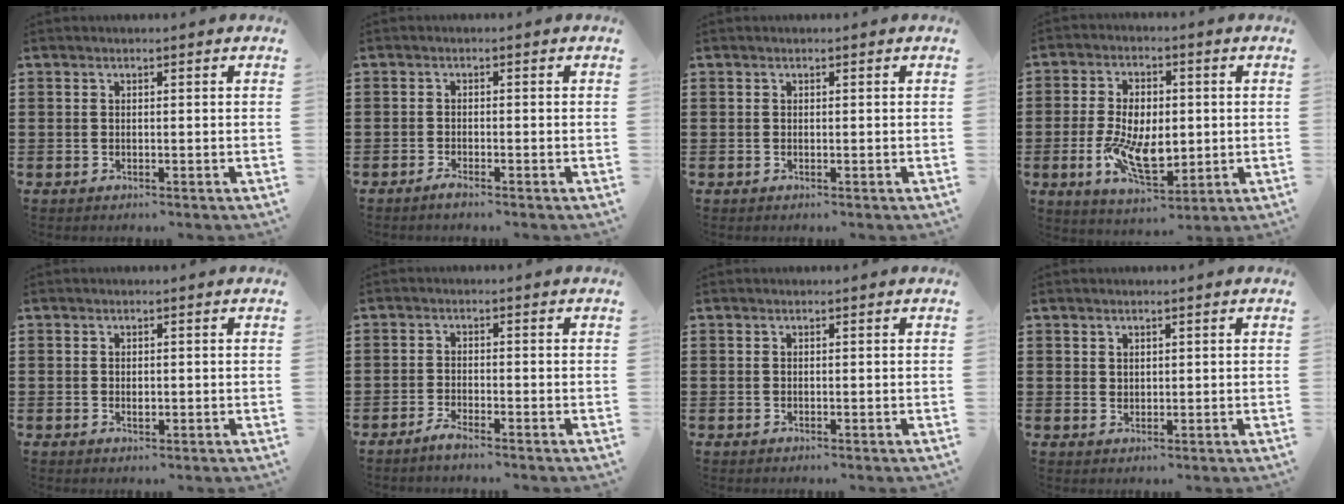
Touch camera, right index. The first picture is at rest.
{"total": 1.3, "force": [-1.2, 0.1, 0.5], "torque": [-0.018, -0.006, -0.025]}
{"total": 0.0}
{"total": 9.7, "force": [-1.3, 5.3, 8.0], "torque": [-0.173, 0.004, -0.023]}
{"total": 1.1, "force": [-0.1, 0.6, 0.9], "torque": [-0.017, 0.001, -0.002]}
{"total": 1.9, "force": [-1.8, 0.0, 0.7], "torque": [-0.021, -0.001, -0.036]}
{"total": 0.0}
{"total": 1.3, "force": [1.1, 0.7, 0.2], "torque": [-0.004, 0.002, 0.021]}